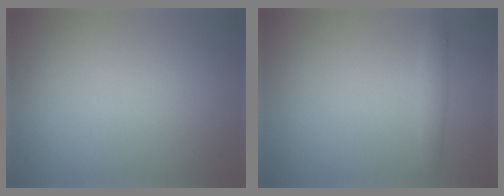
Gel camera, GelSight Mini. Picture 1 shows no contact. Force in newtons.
{"total": 1.3, "press": 1.3, "slide": 0.2}